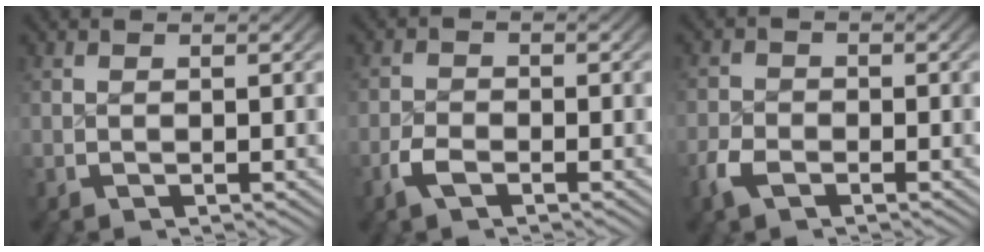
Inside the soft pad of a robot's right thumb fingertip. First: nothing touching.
{"total": 2.0, "force": [-1.6, 1.1, 0.6], "torque": [-0.025, -0.002, -0.032]}
{"total": 2.1, "force": [-1.6, 1.3, 0.3], "torque": [-0.017, -0.003, -0.033]}